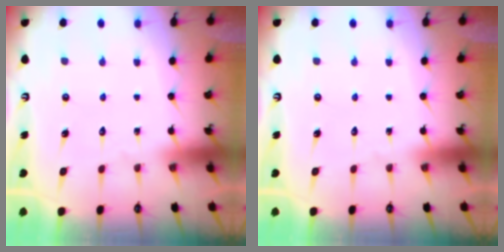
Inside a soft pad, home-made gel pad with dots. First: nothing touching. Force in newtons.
{"total": 0.0}